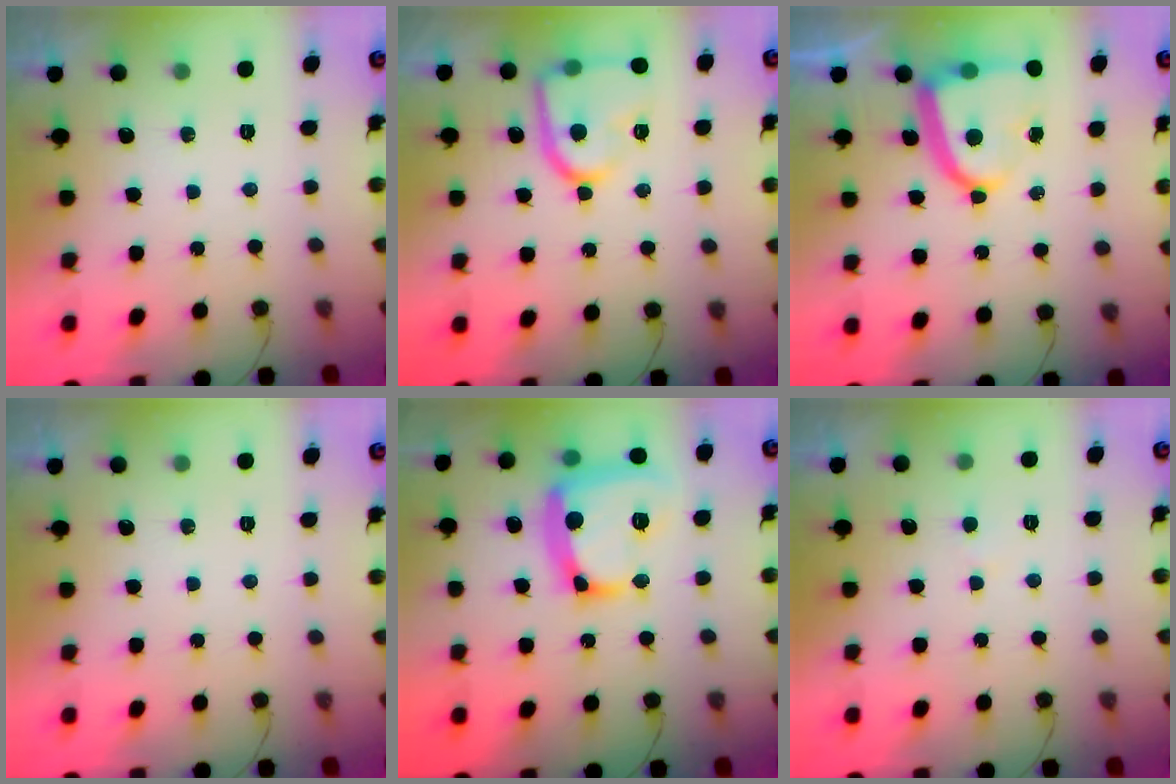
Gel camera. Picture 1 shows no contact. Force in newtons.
{"total": 14.8, "press": 14.7, "slide": 1.2}
{"total": 13.5, "press": 13.5, "slide": 1.2}
{"total": 0.0}
{"total": 19.3, "press": 19.3, "slide": 1.6}
{"total": 2.2, "press": 2.2, "slide": 0.3}